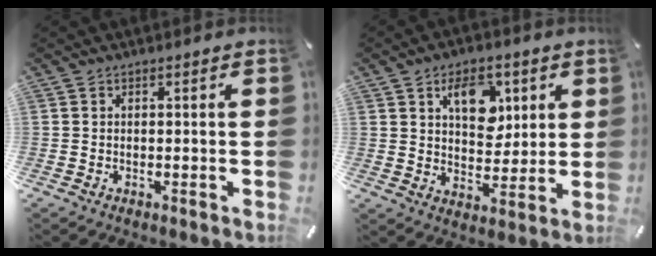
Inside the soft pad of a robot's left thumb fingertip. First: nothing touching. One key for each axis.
{"total": 10.5, "fx": 4.7, "fy": 7.2, "fz": 6.1, "tx": -0.077, "ty": -0.012, "tz": 0.077}